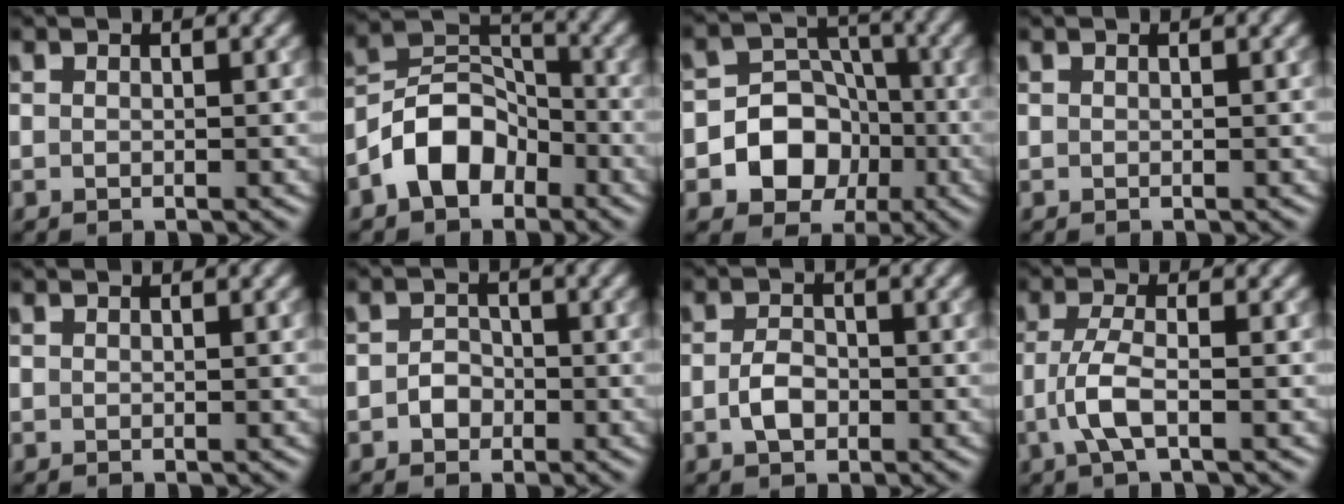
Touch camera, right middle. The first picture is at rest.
{"total": 6.0, "force": [-3.3, 3.9, 3.2], "torque": [-0.050, 0.008, -0.071]}
{"total": 7.9, "force": [-2.7, 6.8, 3.0], "torque": [-0.029, 0.011, -0.076]}
{"total": 0.0}
{"total": 0.0}
{"total": 1.8, "force": [-0.7, 1.5, 0.8], "torque": [-0.010, 0.002, -0.015]}
{"total": 2.5, "force": [-0.7, 1.6, 1.7], "torque": [-0.038, 0.000, -0.016]}
{"total": 3.2, "force": [-1.0, 0.8, 2.9], "torque": [-0.067, 0.000, -0.026]}